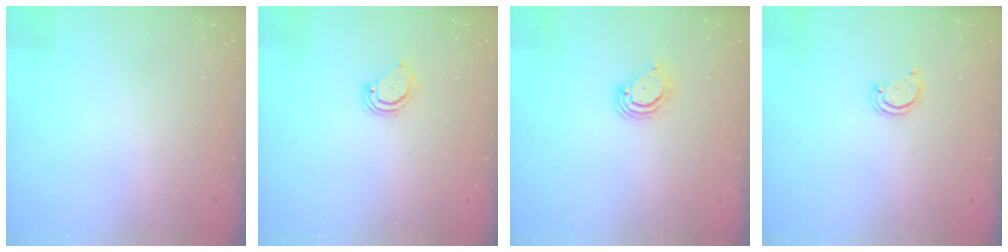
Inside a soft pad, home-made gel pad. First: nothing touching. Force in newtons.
{"total": 3.4, "press": 3.4, "slide": 0.2}
{"total": 3.5, "press": 3.5, "slide": 0.3}
{"total": 1.5, "press": 1.5, "slide": 0.1}